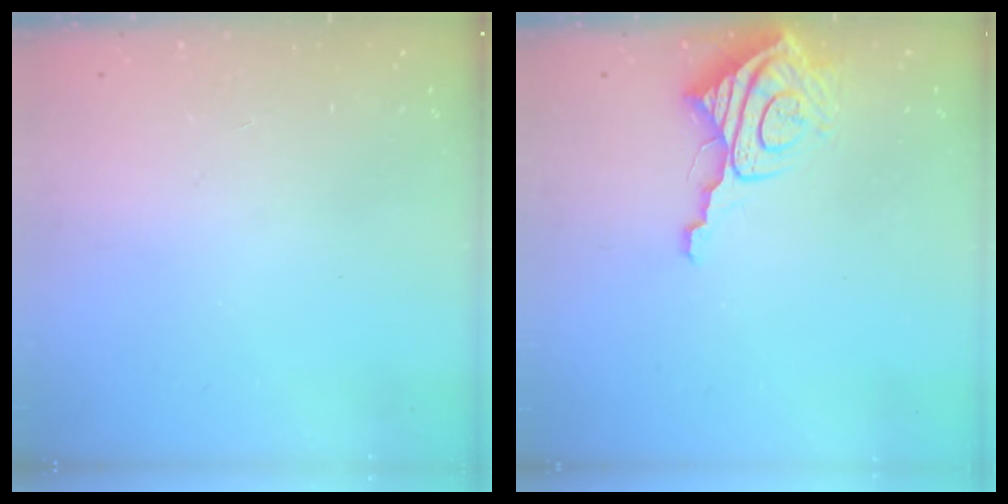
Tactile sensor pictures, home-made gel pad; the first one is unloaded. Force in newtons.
{"total": 10.0, "press": 10.0, "slide": 1.1}